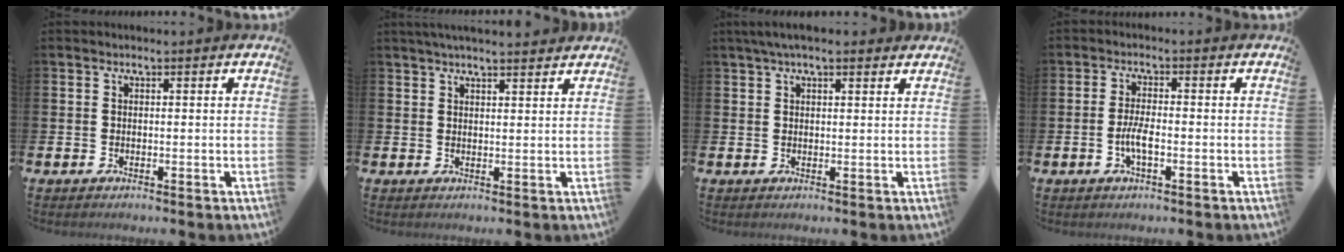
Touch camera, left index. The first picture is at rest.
{"total": 2.9, "force": [2.8, 0.0, 0.8], "torque": [-0.019, -0.007, 0.050]}
{"total": 3.3, "force": [2.5, 0.9, 1.8], "torque": [-0.040, 0.002, 0.046]}
{"total": 3.1, "force": [-0.9, 0.9, 2.8], "torque": [-0.055, -0.001, -0.020]}